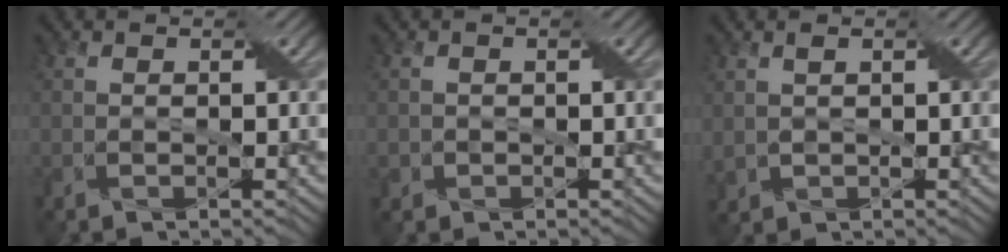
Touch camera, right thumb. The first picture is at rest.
{"total": 1.1, "force": [-0.5, 1.0, -0.1], "torque": [0.003, -0.003, -0.012]}
{"total": 1.9, "force": [0.6, 1.4, 1.1], "torque": [-0.033, -0.003, 0.014]}